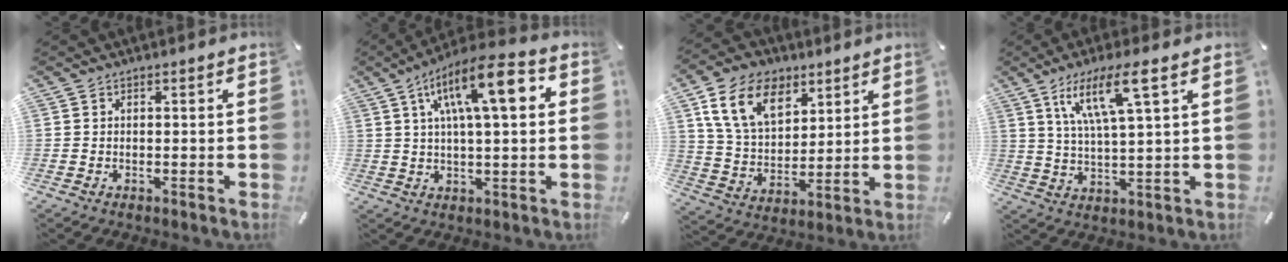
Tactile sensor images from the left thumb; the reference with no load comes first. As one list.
[{"total": 15.7, "force": [5.1, 5.1, 14.0], "torque": [-0.222, -0.003, 0.078]}, {"total": 14.4, "force": [7.4, 9.8, 7.5], "torque": [-0.164, -0.018, 0.142]}, {"total": 11.8, "force": [5.8, 2.4, 10.0], "torque": [-0.196, 0.004, 0.099]}]